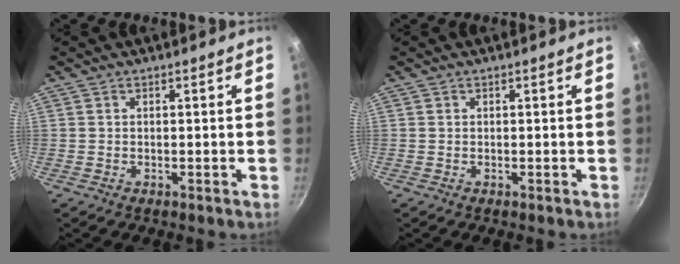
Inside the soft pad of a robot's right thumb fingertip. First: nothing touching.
{"total": 0.0}